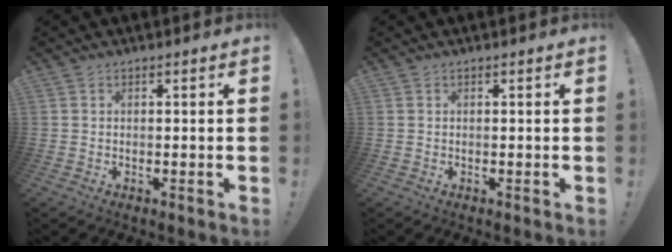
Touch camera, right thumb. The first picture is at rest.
{"total": 0.0}